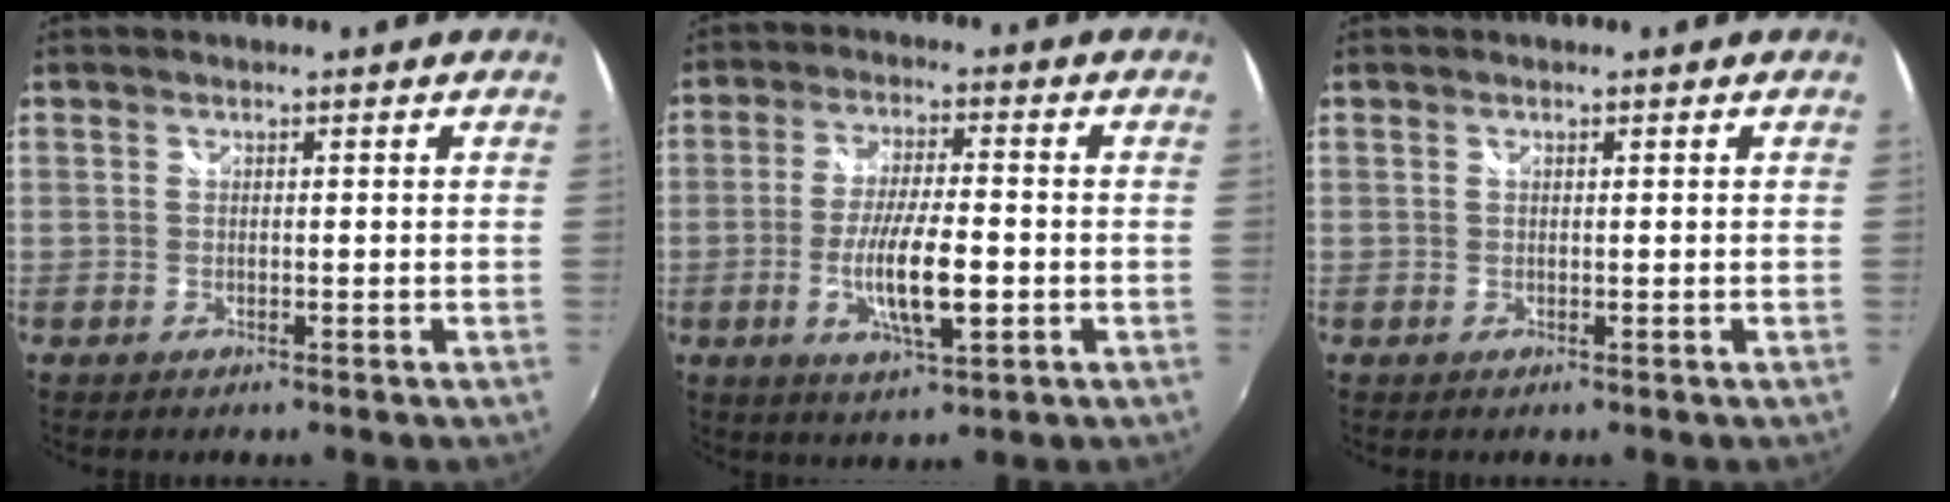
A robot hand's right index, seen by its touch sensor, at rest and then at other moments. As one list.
[{"total": 10.3, "force": [-2.7, 2.4, 9.7], "torque": [-0.184, -0.012, -0.045]}, {"total": 0.0}]